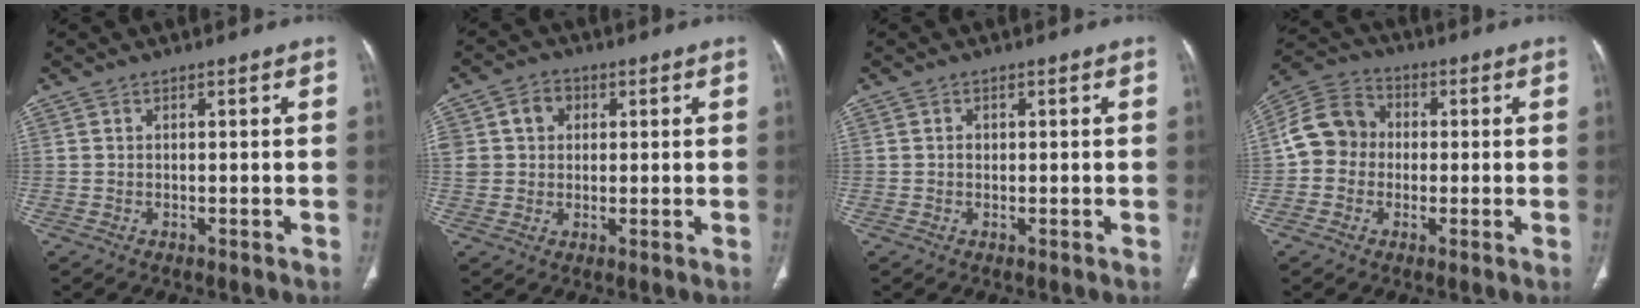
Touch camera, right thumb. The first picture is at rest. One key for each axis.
{"total": 7.0, "fx": 1.9, "fy": 5.9, "fz": 3.3, "tx": -0.045, "ty": 0.007, "tz": 0.037}
{"total": 0.9, "fx": 0.1, "fy": 0.8, "fz": 0.4, "tx": -0.004, "ty": 0.002, "tz": 0.002}
{"total": 9.6, "fx": -0.3, "fy": 8.5, "fz": 4.5, "tx": -0.066, "ty": 0.031, "tz": -0.021}